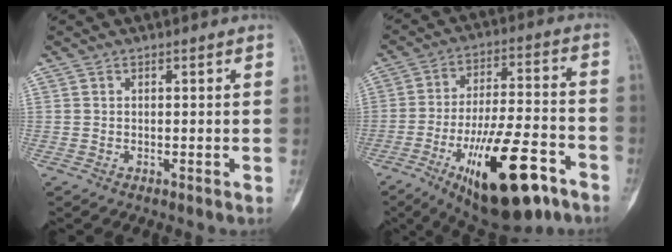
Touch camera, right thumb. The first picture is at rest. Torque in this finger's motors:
{"motor_torque": [2.63, 2.38, 2.01, -0.76, 0.57]}